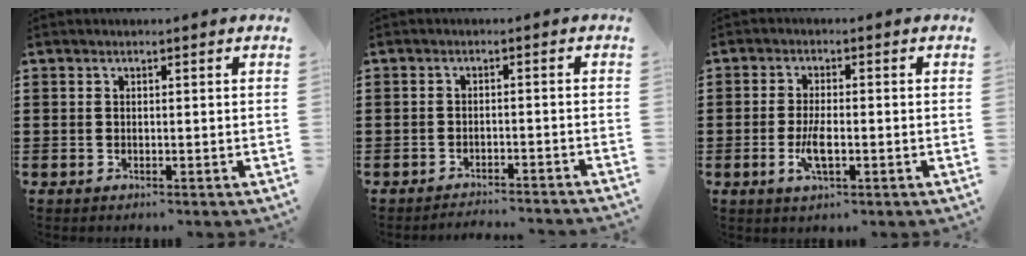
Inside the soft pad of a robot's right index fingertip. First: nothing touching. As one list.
[{"total": 2.3, "force": [-2.3, -0.2, 0.2], "torque": [-0.007, 0.000, -0.049]}, {"total": 4.4, "force": [-1.2, 1.4, 4.0], "torque": [-0.081, -0.002, -0.025]}]